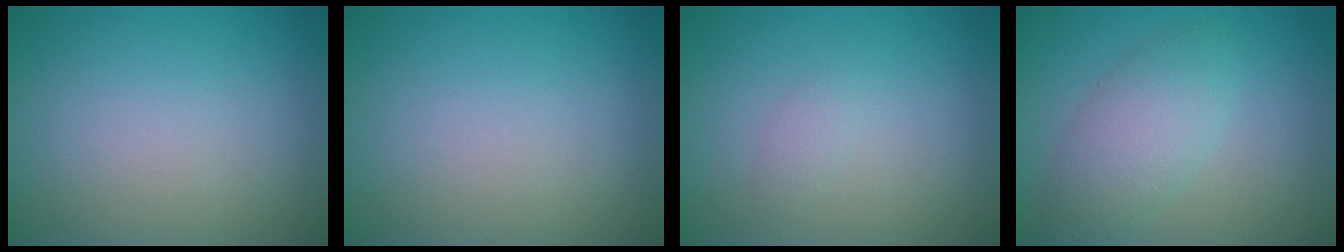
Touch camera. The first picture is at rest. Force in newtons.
{"total": 0.0}
{"total": 0.8, "press": 0.8, "slide": 0.0}
{"total": 4.0, "press": 4.0, "slide": 0.1}